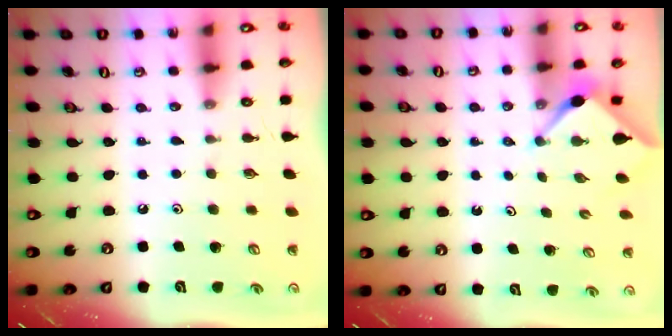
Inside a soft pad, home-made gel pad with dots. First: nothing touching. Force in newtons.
{"total": 3.0, "press": 2.9, "slide": 0.3}